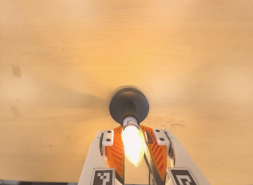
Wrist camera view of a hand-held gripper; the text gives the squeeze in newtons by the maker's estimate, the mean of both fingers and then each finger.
{"total": 22.4, "left": 23.3, "right": 21.5}